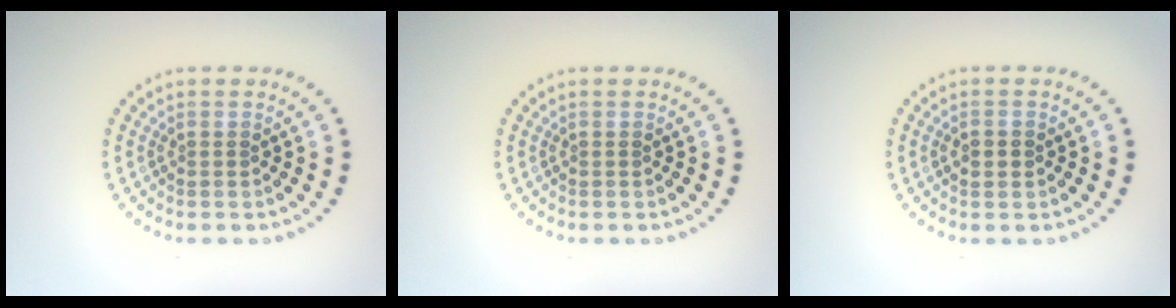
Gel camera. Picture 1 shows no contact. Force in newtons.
{"total": 0.0}
{"total": 1.7, "press": 1.7, "slide": 0.1}